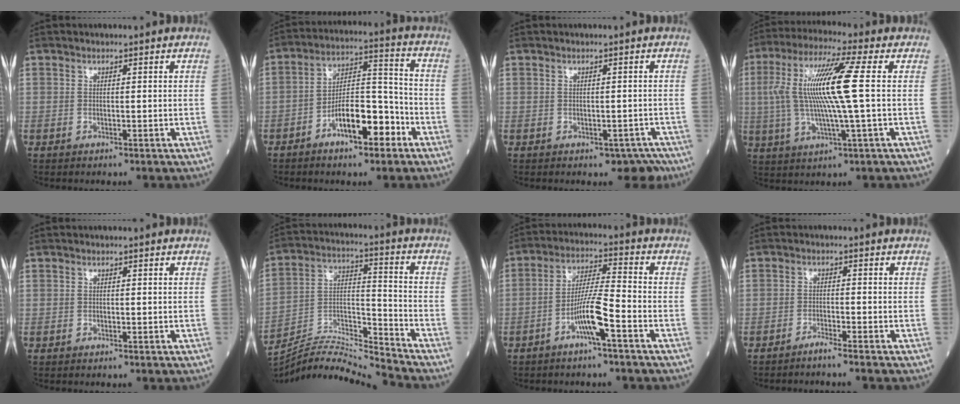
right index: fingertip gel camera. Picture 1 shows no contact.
{"total": 10.2, "force": [-5.4, 3.4, 8.0], "torque": [-0.140, 0.023, -0.093]}
{"total": 2.4, "force": [-1.4, 1.6, 1.1], "torque": [-0.005, 0.004, -0.009]}
{"total": 13.4, "force": [1.2, -0.2, 13.3], "torque": [-0.275, 0.013, 0.017]}
{"total": 0.0}
{"total": 14.1, "force": [-13.9, -1.8, 1.8], "torque": [-0.036, 0.036, -0.254]}
{"total": 7.1, "force": [-3.6, -0.1, 6.1], "torque": [-0.120, 0.010, -0.070]}
{"total": 2.4, "force": [-2.1, -0.8, 0.9], "torque": [-0.018, 0.001, -0.038]}